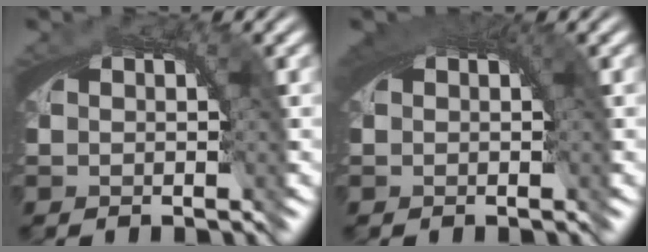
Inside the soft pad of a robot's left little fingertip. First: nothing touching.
{"total": 1.8, "force": [0.6, 1.1, 1.3], "torque": [-0.022, -0.005, 0.009]}